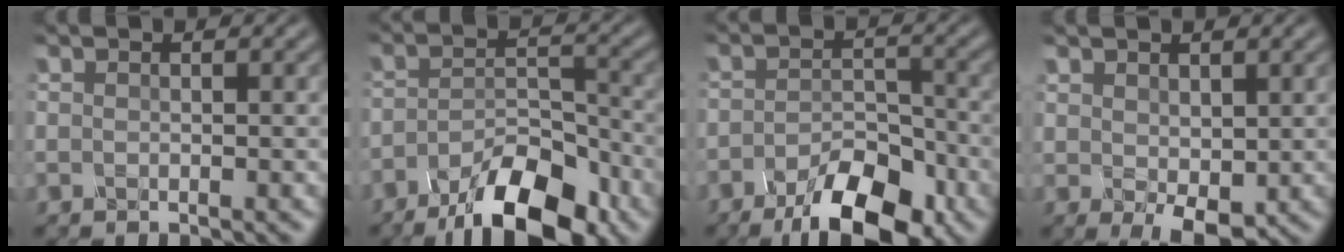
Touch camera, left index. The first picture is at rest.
{"total": 8.2, "force": [-5.8, 2.6, 5.2], "torque": [-0.084, -0.001, -0.100]}
{"total": 7.4, "force": [-5.0, 2.7, 4.7], "torque": [-0.069, 0.001, -0.084]}
{"total": 2.7, "force": [0.5, 1.6, 2.1], "torque": [-0.039, -0.010, 0.017]}